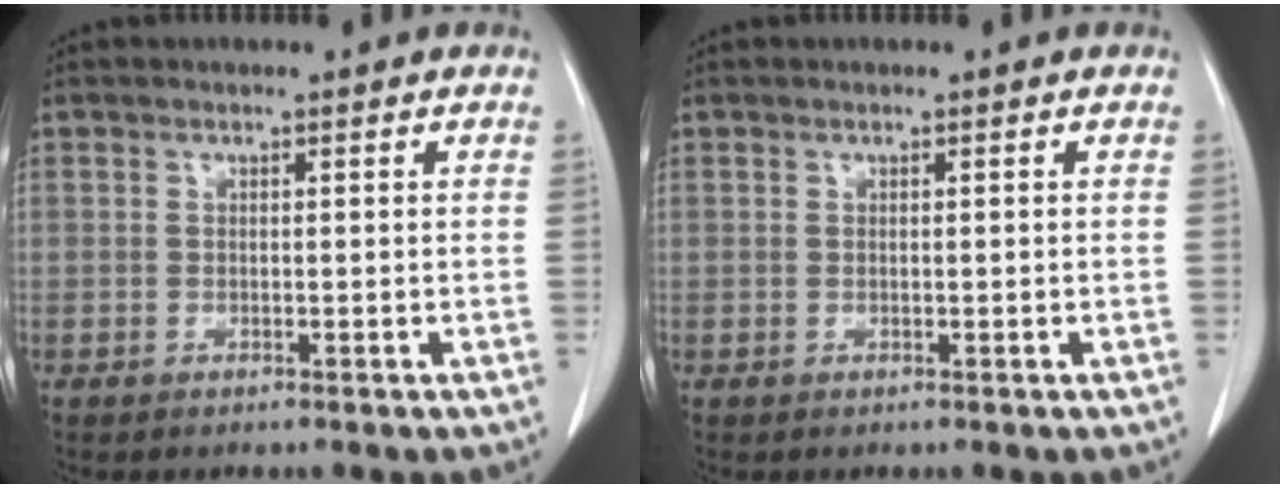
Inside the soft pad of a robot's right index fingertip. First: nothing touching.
{"total": 0.0}